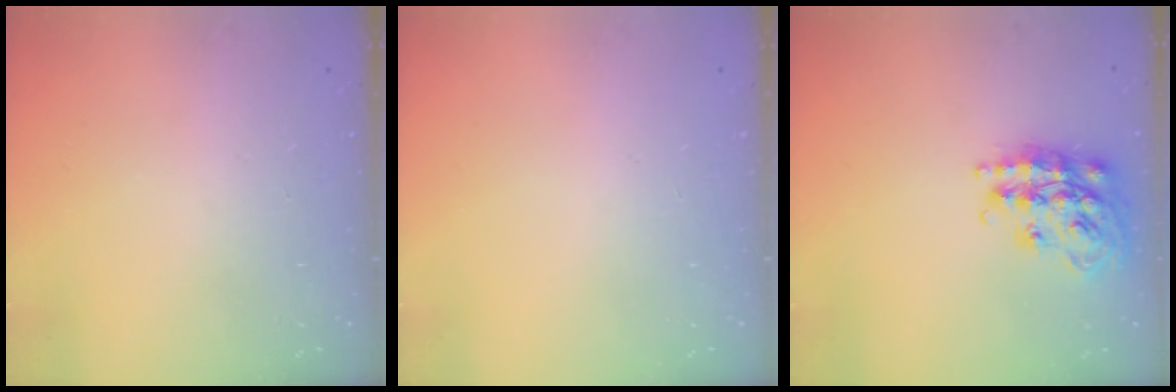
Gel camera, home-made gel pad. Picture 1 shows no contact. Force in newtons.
{"total": 0.0}
{"total": 19.4, "press": 19.4, "slide": 1.4}